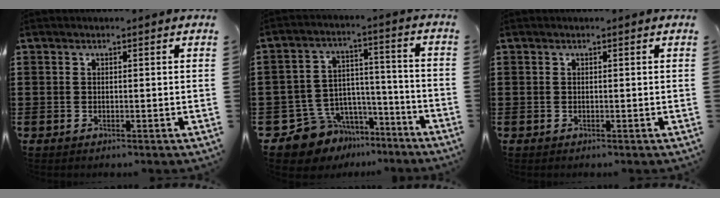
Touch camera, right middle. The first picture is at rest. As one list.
[{"total": 8.9, "force": [-7.6, 4.6, 0.3], "torque": [-0.032, 0.016, -0.145]}, {"total": 0.0}]